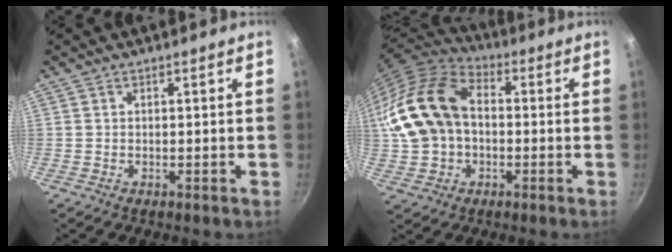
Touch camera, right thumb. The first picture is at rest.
{"total": 19.5, "force": [0.5, 14.0, 13.6], "torque": [-0.271, 0.043, 0.005]}